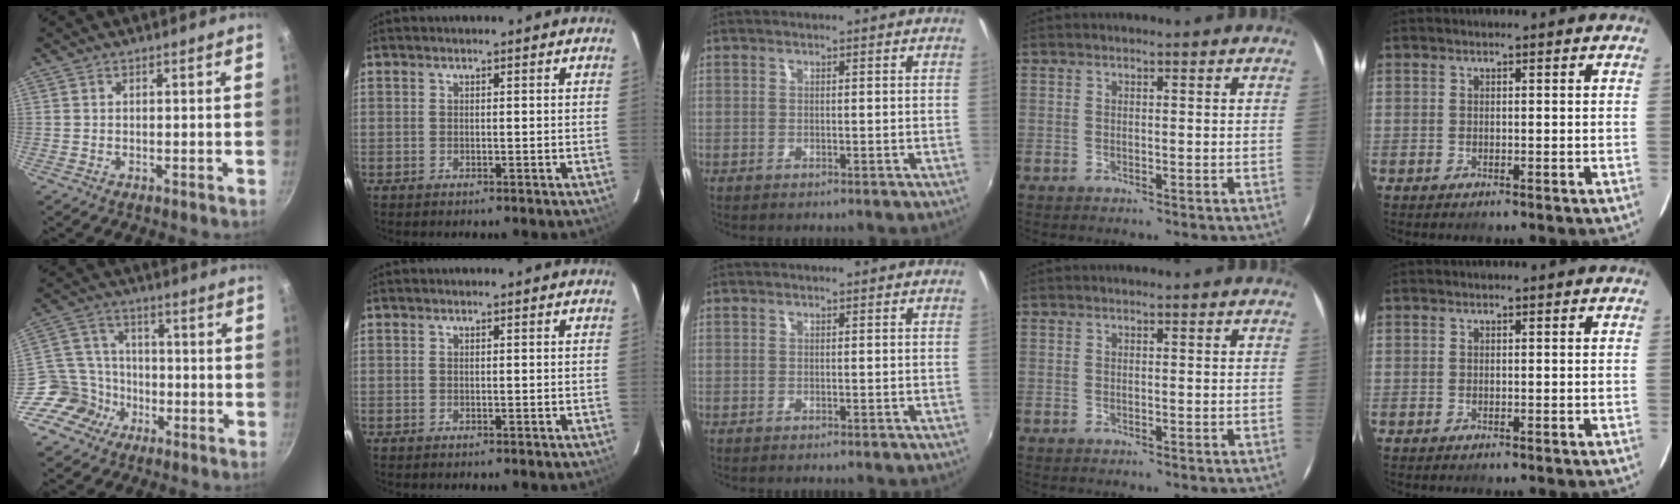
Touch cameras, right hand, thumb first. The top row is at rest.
{"thumb": {"total": 9.7, "force": [-4.9, 8.1, 2.3], "torque": [-0.007, 0.051, -0.098]}}